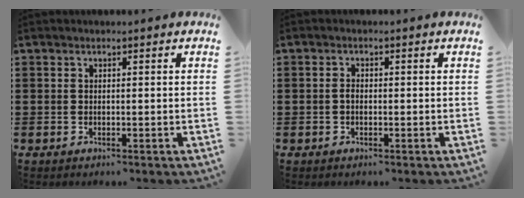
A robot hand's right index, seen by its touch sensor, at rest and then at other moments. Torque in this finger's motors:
{"motor_torque": [0.51, -0.17, 0.22, 0.02]}